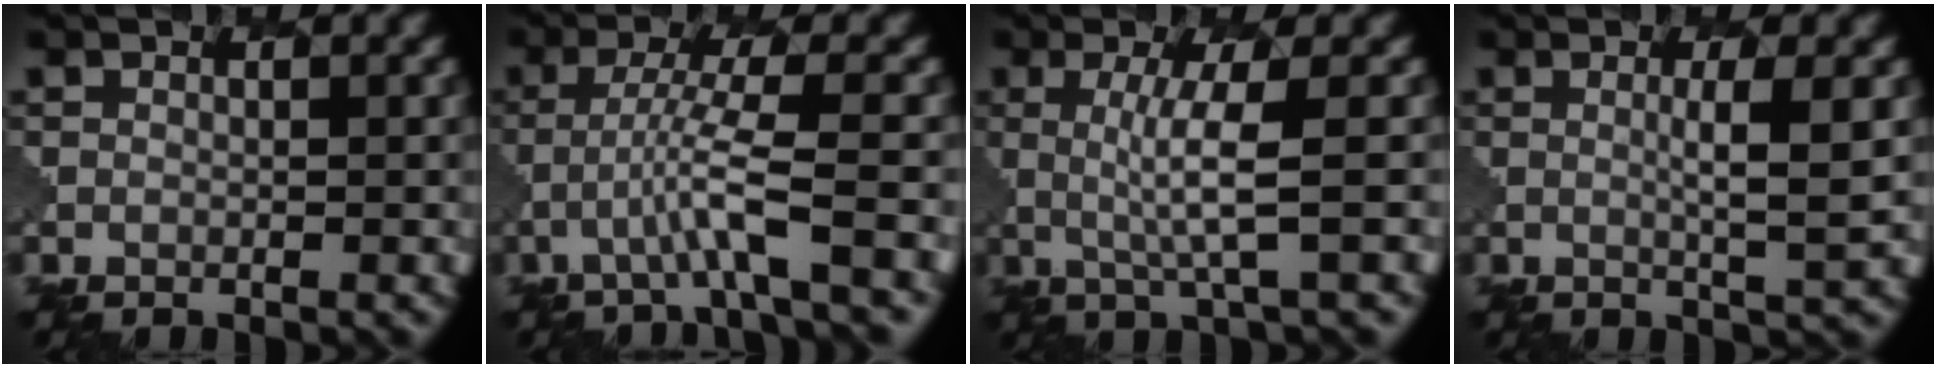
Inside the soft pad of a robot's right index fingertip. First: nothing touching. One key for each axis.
{"total": 3.7, "fx": -1.5, "fy": -0.2, "fz": 3.4, "tx": -0.070, "ty": 0.010, "tz": -0.037}
{"total": 3.8, "fx": 0.6, "fy": 0.4, "fz": 3.7, "tx": -0.077, "ty": -0.004, "tz": 0.013}
{"total": 3.3, "fx": 0.7, "fy": 0.5, "fz": 3.1, "tx": -0.049, "ty": -0.001, "tz": 0.010}